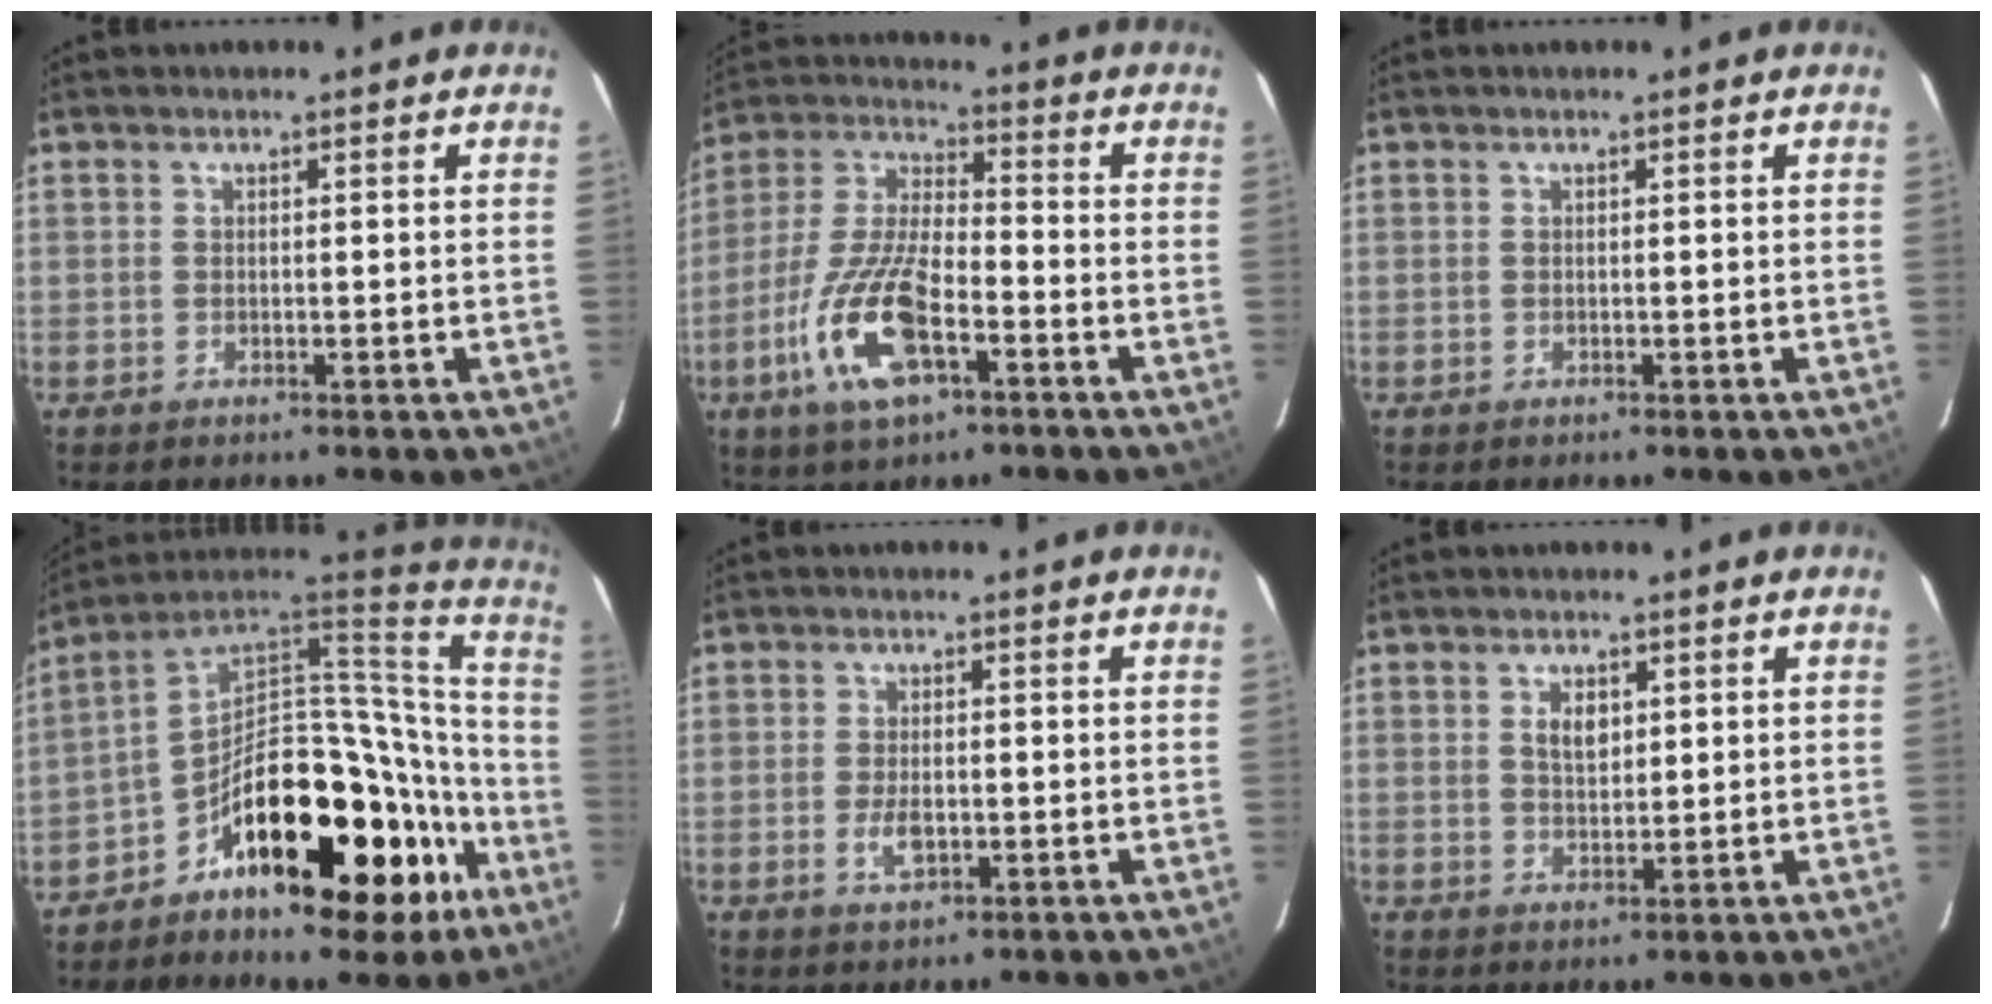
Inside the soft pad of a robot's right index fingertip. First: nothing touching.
{"total": 16.1, "force": [-6.9, 6.0, 13.2], "torque": [-0.290, -0.011, -0.135]}
{"total": 0.0}
{"total": 27.8, "force": [-14.4, 14.0, 19.3], "torque": [-0.280, 0.050, -0.207]}
{"total": 4.1, "force": [-1.2, 2.1, 3.4], "torque": [-0.070, -0.004, -0.020]}
{"total": 3.5, "force": [1.2, 2.1, 2.5], "torque": [-0.041, 0.004, 0.021]}